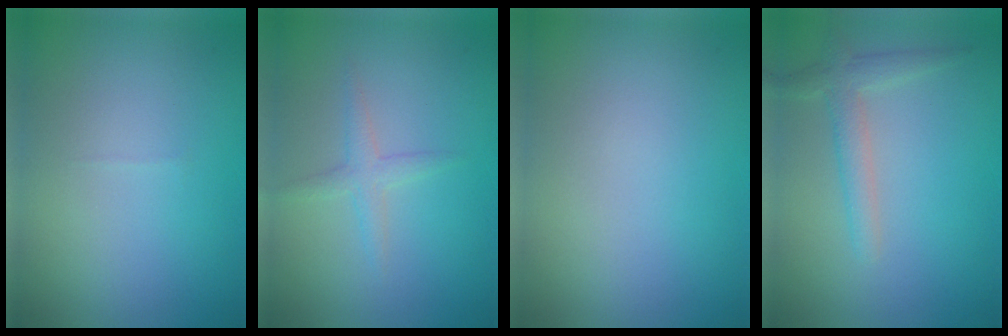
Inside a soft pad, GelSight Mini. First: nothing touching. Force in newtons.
{"total": 1.6, "press": 1.6, "slide": 0.1}
{"total": 0.0}
{"total": 2.3, "press": 2.3, "slide": 0.2}